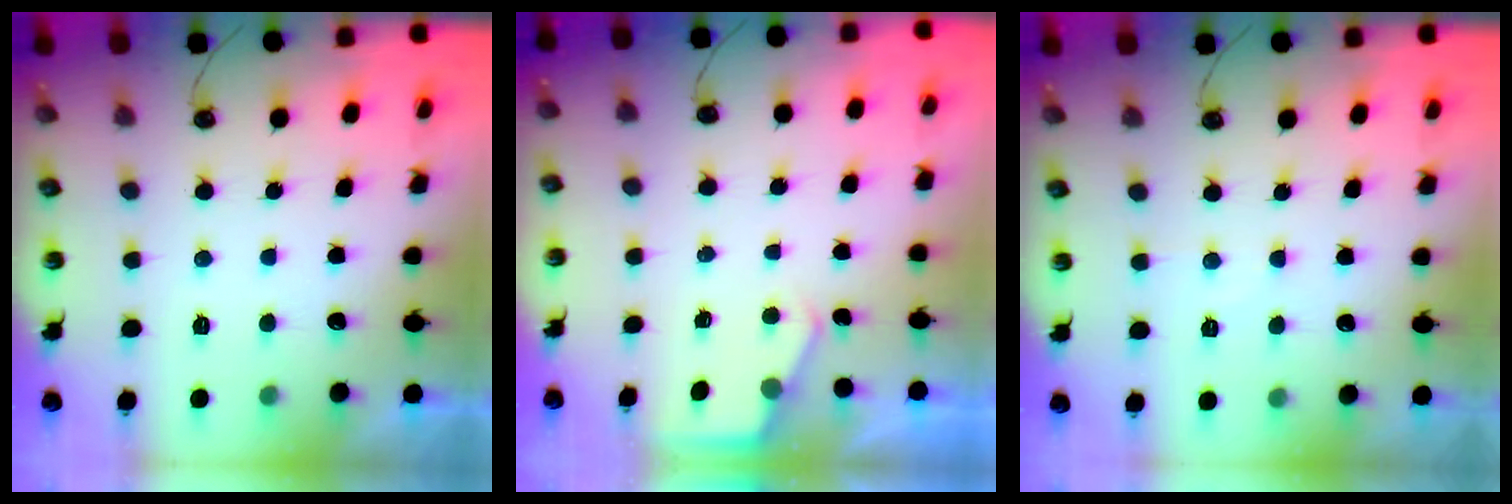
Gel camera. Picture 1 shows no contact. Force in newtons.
{"total": 2.8, "press": 2.8, "slide": 0.4}
{"total": 3.9, "press": 3.8, "slide": 0.6}